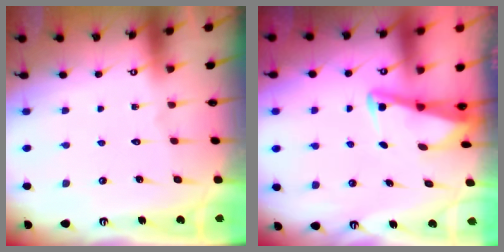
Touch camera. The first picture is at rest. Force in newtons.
{"total": 3.0, "press": 3.0, "slide": 0.3}